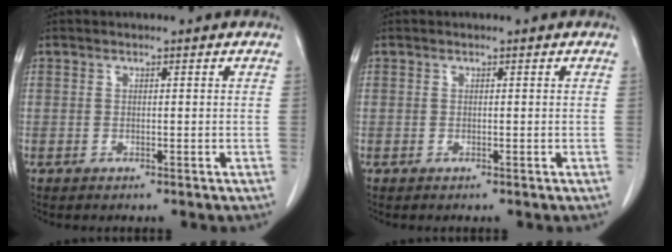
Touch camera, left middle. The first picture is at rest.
{"total": 0.0}